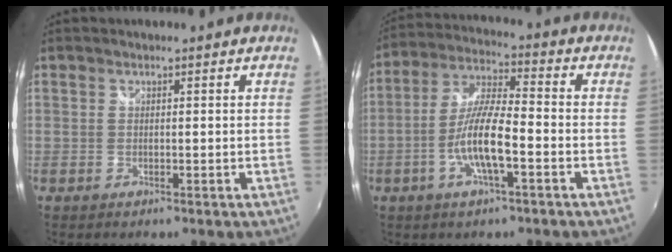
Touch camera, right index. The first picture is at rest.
{"total": 10.4, "force": [-3.7, 2.0, 9.5], "torque": [-0.196, 0.001, -0.071]}